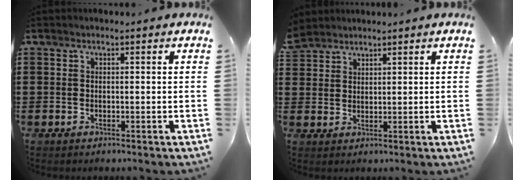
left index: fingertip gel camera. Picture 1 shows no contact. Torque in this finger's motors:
{"motor_torque": [0.42, -0.51, 0.62, 0.21]}